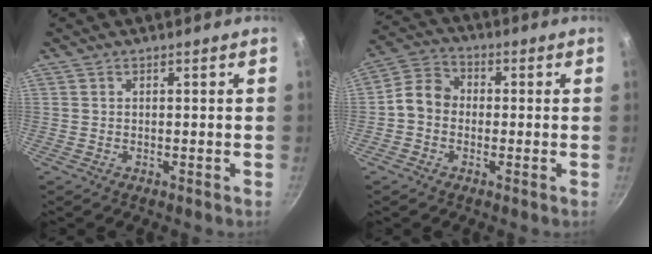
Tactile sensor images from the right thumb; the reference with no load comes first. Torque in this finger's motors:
{"motor_torque": [0.81, 1.22, 0.41, -0.79, 0.04]}